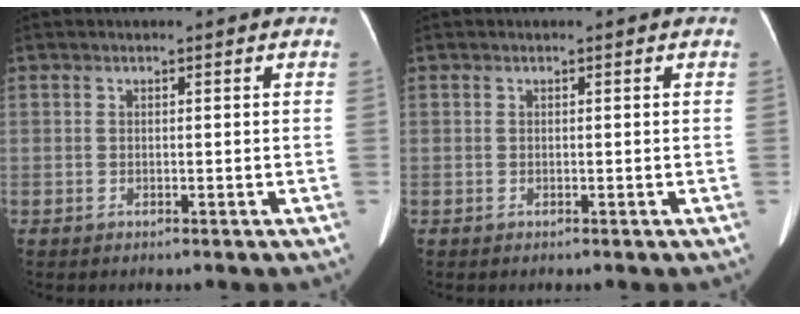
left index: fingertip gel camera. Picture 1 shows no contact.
{"total": 0.0}